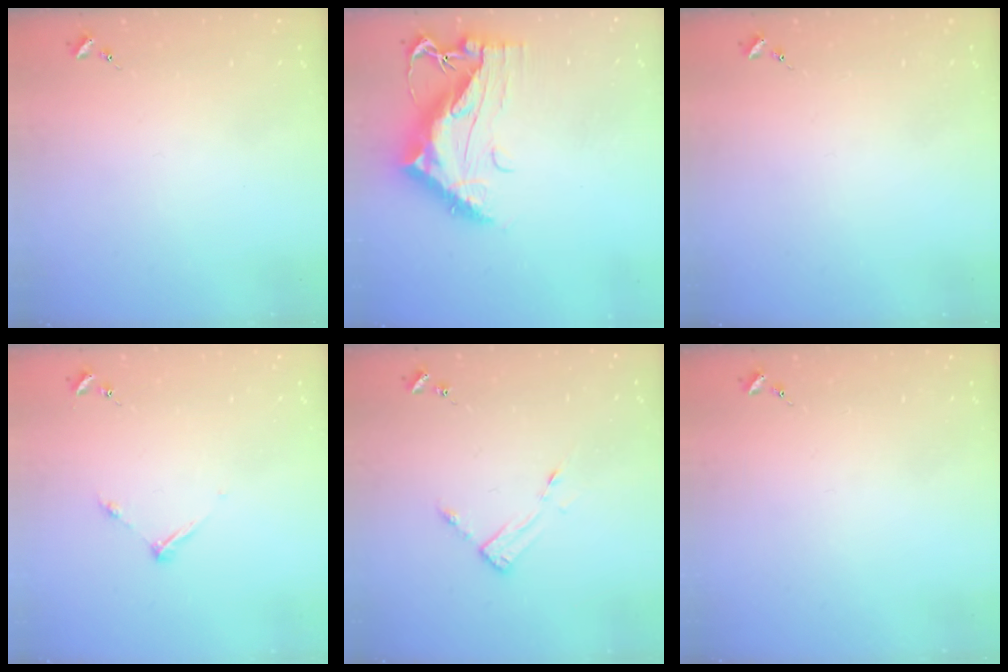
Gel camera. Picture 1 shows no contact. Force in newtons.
{"total": 13.7, "press": 13.6, "slide": 1.3}
{"total": 0.0}
{"total": 5.6, "press": 5.6, "slide": 0.6}
{"total": 3.5, "press": 3.5, "slide": 0.4}
{"total": 0.0}